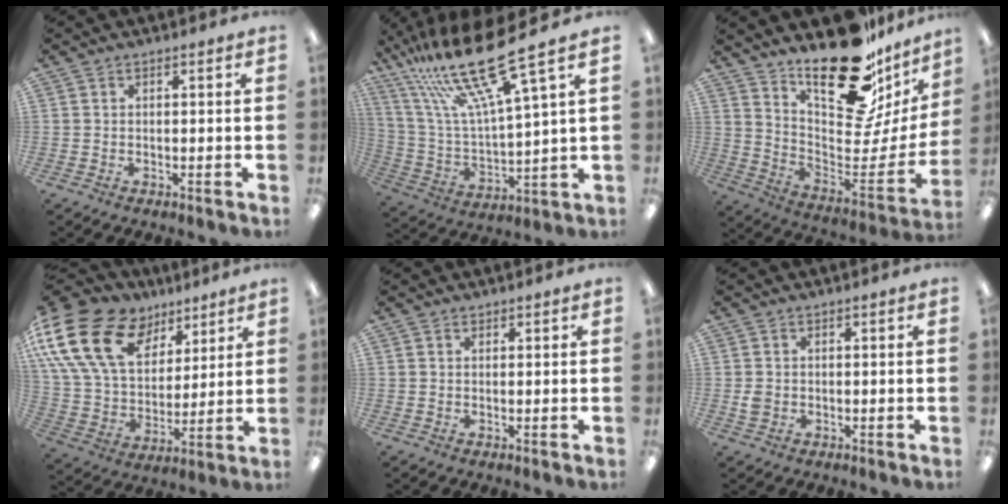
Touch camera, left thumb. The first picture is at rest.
{"total": 23.3, "force": [16.7, 4.2, 15.7], "torque": [-0.323, -0.097, 0.273]}
{"total": 24.6, "force": [18.7, 9.4, 12.9], "torque": [-0.148, -0.149, 0.316]}
{"total": 22.8, "force": [10.6, 15.2, 13.2], "torque": [-0.273, -0.039, 0.195]}
{"total": 0.7, "force": [0.4, 0.5, -0.3], "torque": [0.004, 0.002, 0.008]}
{"total": 2.1, "force": [-0.3, 2.0, 0.6], "torque": [-0.003, 0.002, -0.008]}